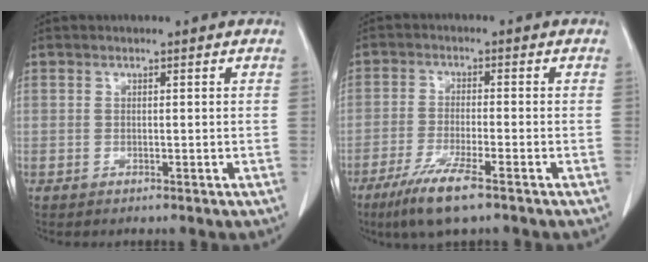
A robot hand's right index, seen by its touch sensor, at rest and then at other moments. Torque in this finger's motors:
{"motor_torque": [0.76, -0.79, 0.36, 0.12]}